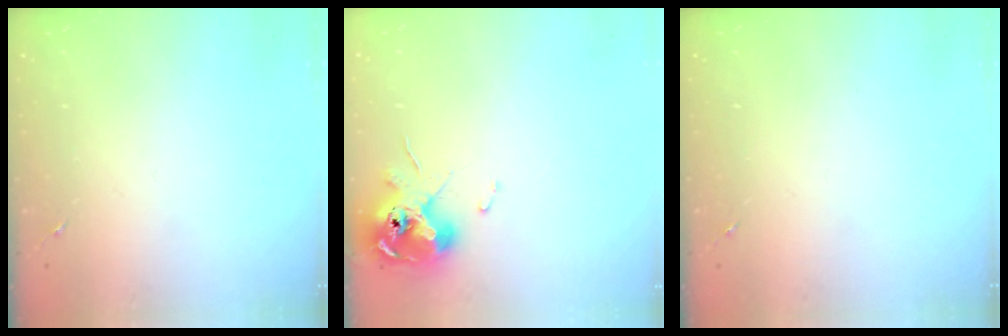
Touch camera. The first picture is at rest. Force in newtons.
{"total": 10.4, "press": 10.3, "slide": 1.4}
{"total": 0.0}